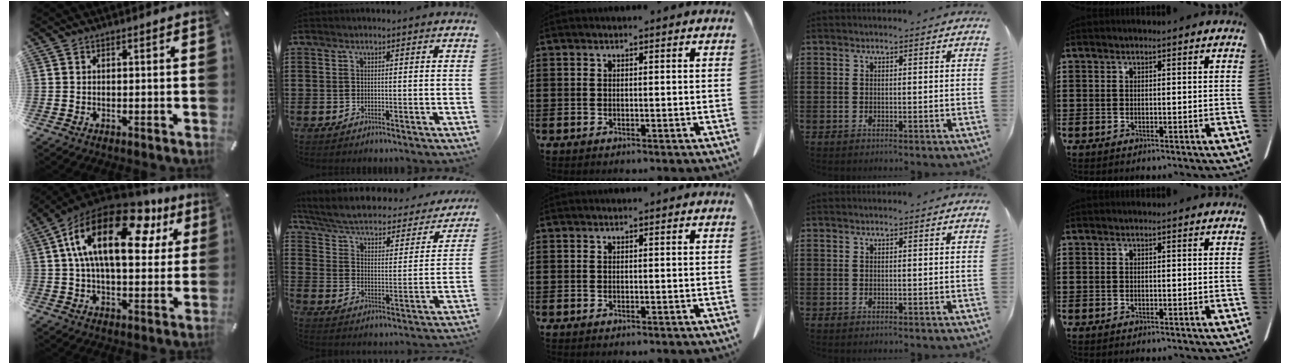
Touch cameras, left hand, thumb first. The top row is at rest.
{"thumb": {"total": 23.4, "force": [9.4, 11.6, 18.1], "torque": [-0.335, -0.040, 0.143]}, "index": {"total": 4.1, "force": [3.1, 1.1, 2.5], "torque": [-0.063, -0.029, 0.043]}}